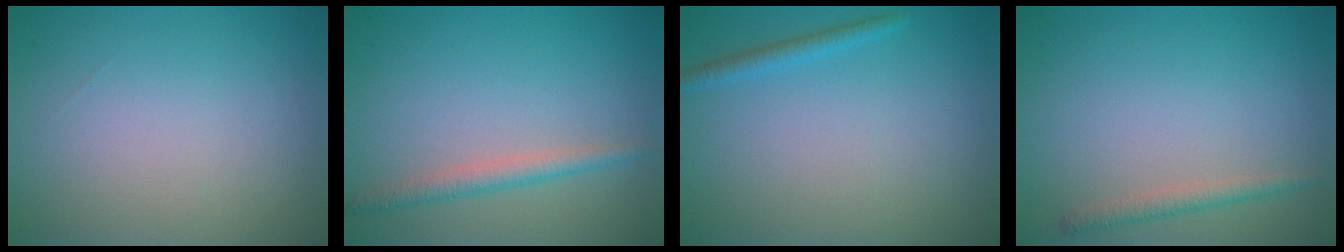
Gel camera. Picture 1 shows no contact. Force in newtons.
{"total": 2.0, "press": 2.0, "slide": 0.0}
{"total": 1.3, "press": 1.3, "slide": 0.0}
{"total": 1.5, "press": 1.5, "slide": 0.1}